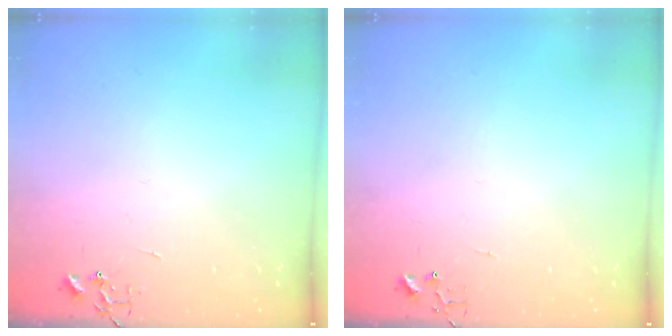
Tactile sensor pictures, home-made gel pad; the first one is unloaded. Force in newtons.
{"total": 4.2, "press": 4.2, "slide": 0.4}